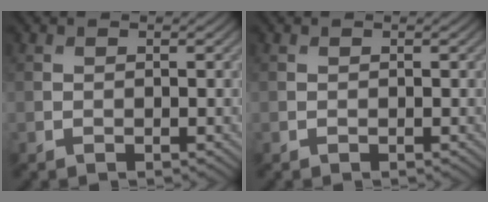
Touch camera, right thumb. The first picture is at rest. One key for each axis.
{"total": 0.0}